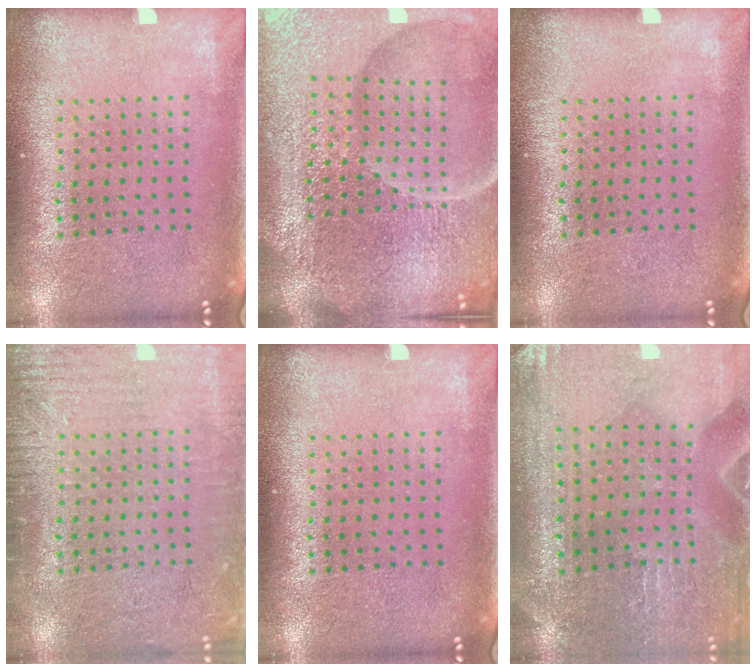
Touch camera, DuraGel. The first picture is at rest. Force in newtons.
{"total": 7.3, "press": 6.4, "slide": 3.5}
{"total": 0.0}
{"total": 3.0, "press": 3.0, "slide": 0.3}
{"total": 0.0}
{"total": 0.8, "press": 0.8, "slide": 0.2}